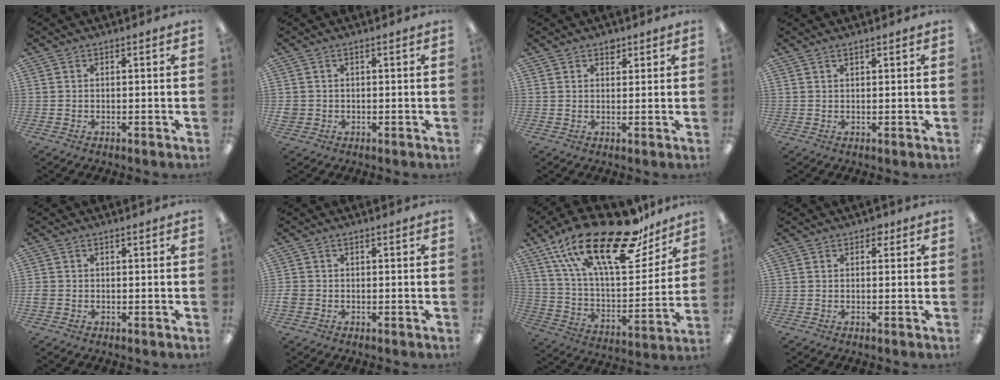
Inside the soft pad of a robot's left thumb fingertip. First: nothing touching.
{"total": 2.0, "force": [0.1, 1.8, 0.9], "torque": [-0.017, 0.004, 0.000]}
{"total": 2.2, "force": [1.7, 1.3, 0.7], "torque": [0.001, -0.006, 0.027]}
{"total": 1.0, "force": [0.9, 0.2, 0.5], "torque": [-0.011, 0.000, 0.015]}
{"total": 1.5, "force": [-0.4, 1.1, 0.8], "torque": [-0.013, 0.004, -0.007]}
{"total": 2.0, "force": [-0.5, 1.6, 1.1], "torque": [-0.017, 0.004, -0.009]}
{"total": 28.6, "force": [18.4, 11.0, 18.9], "torque": [-0.320, -0.100, 0.309]}
{"total": 1.6, "force": [0.8, 1.1, 0.8], "torque": [-0.001, -0.003, 0.011]}